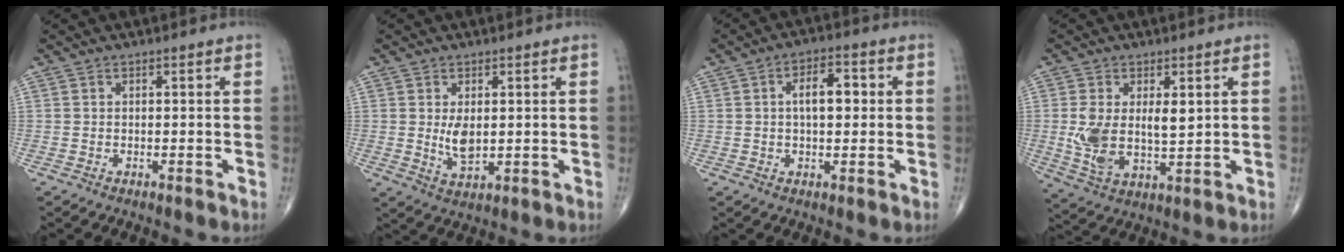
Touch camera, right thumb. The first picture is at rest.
{"total": 4.6, "force": [0.5, 2.4, 3.9], "torque": [-0.065, -0.013, 0.017]}
{"total": 6.7, "force": [0.8, 3.4, 5.7], "torque": [-0.074, 0.011, 0.007]}
{"total": 10.0, "force": [1.4, 5.3, 8.4], "torque": [-0.153, -0.017, 0.037]}